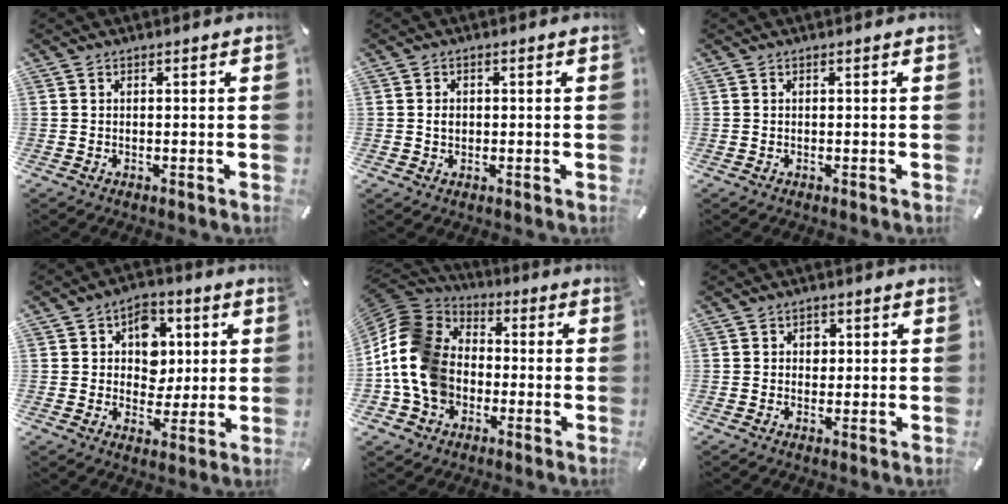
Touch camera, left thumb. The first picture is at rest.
{"total": 2.1, "force": [0.0, 1.6, 1.3], "torque": [-0.019, 0.002, -0.003]}
{"total": 0.0}
{"total": 9.4, "force": [2.1, 8.2, 4.2], "torque": [-0.051, -0.002, 0.035]}
{"total": 16.5, "force": [-3.4, 13.9, 8.1], "torque": [-0.198, 0.020, -0.067]}
{"total": 2.4, "force": [0.3, 2.1, 1.0], "torque": [0.001, -0.003, -0.003]}